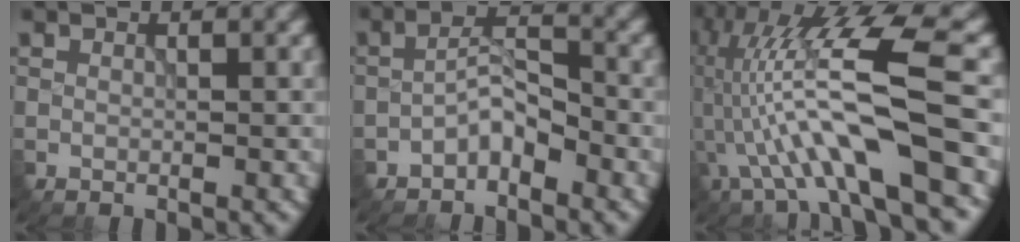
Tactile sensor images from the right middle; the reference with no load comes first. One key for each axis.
{"total": 2.6, "fx": -1.8, "fy": 1.0, "fz": 1.6, "tx": -0.022, "ty": 0.017, "tz": -0.038}
{"total": 12.0, "fx": -1.8, "fy": 2.0, "fz": 11.7, "tx": -0.223, "ty": 0.023, "tz": -0.027}